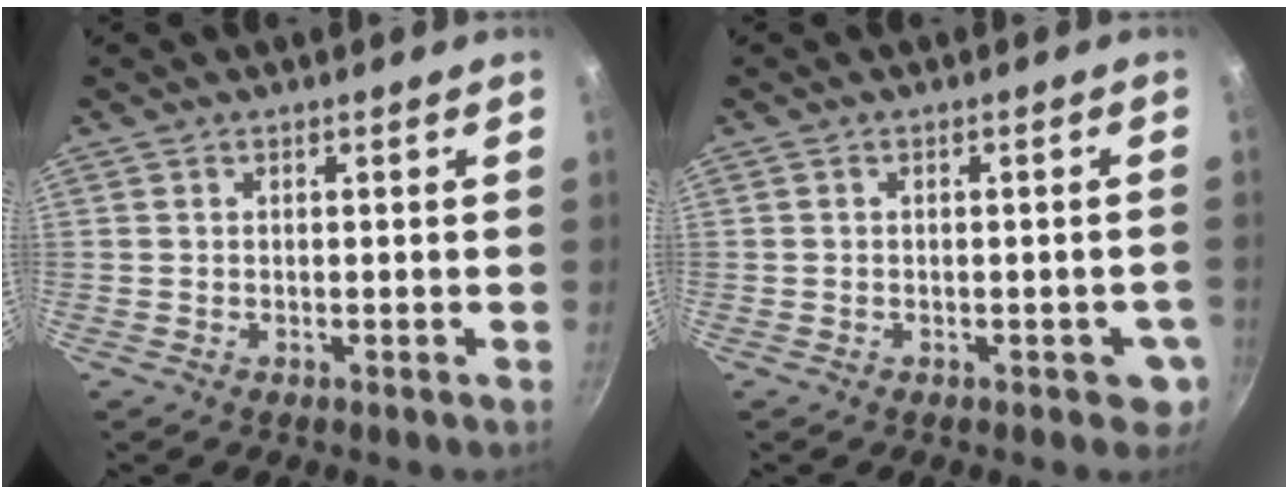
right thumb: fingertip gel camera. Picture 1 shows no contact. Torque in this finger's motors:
{"motor_torque": [0.30, 0.55, -0.16, 0.06, 0.05]}